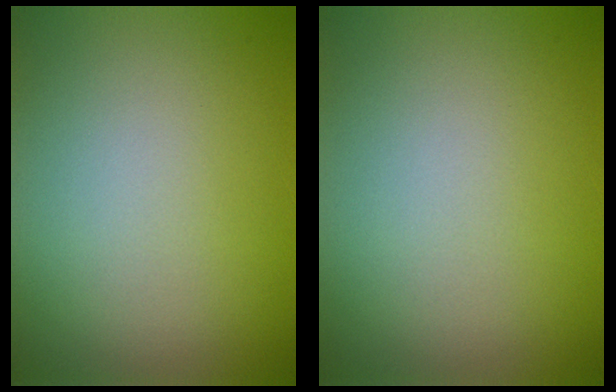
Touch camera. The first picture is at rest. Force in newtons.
{"total": 0.0}